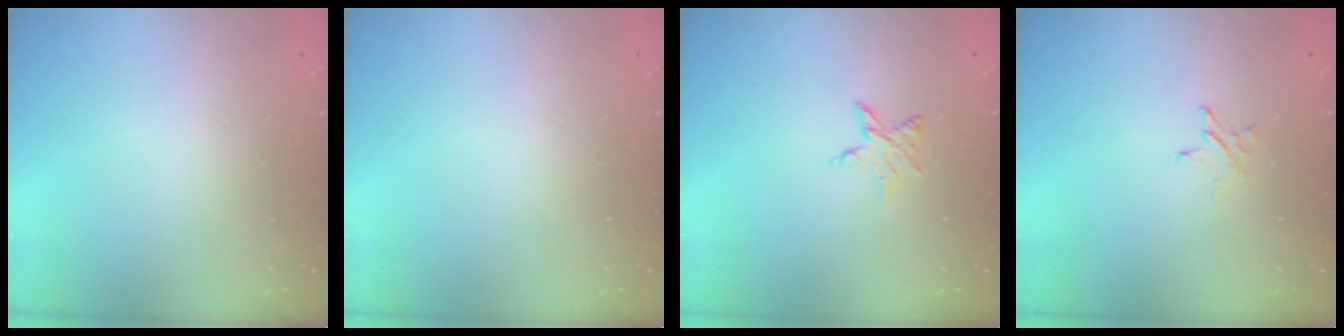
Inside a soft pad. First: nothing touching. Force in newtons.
{"total": 0.0}
{"total": 3.9, "press": 3.9, "slide": 0.4}
{"total": 3.0, "press": 3.0, "slide": 0.4}